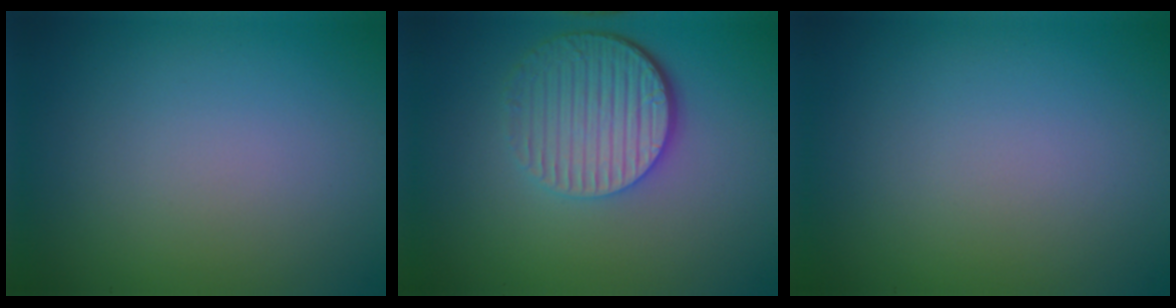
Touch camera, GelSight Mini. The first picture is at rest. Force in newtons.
{"total": 5.6, "press": 4.1, "slide": 3.8}
{"total": 0.0}